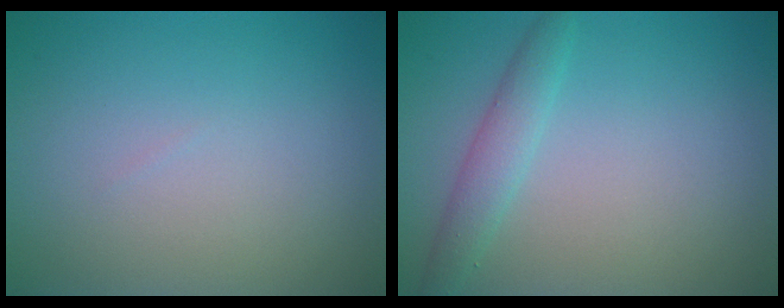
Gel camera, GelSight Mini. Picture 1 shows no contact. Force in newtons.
{"total": 2.2, "press": 2.2, "slide": 0.0}